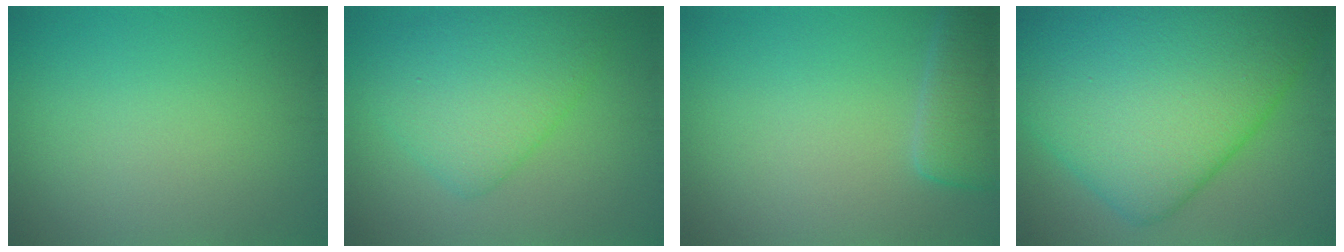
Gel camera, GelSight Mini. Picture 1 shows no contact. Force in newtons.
{"total": 5.6, "press": 5.6, "slide": 0.0}
{"total": 3.8, "press": 3.8, "slide": 0.3}
{"total": 16.5, "press": 16.5, "slide": 0.2}